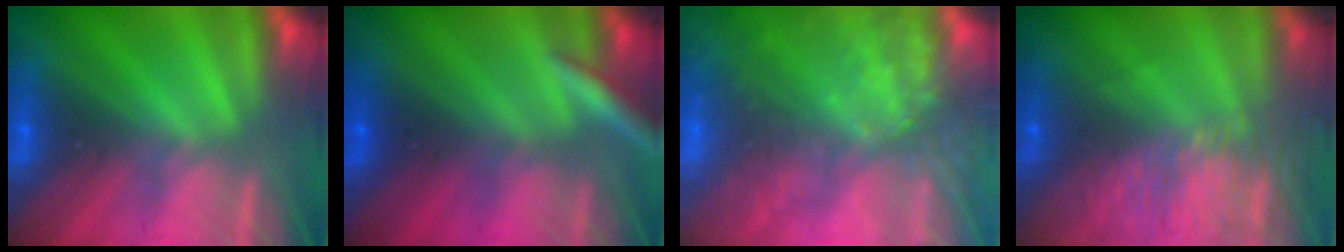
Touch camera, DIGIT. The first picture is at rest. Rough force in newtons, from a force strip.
{"total": 2.7}
{"total": 7.5}
{"total": 5.7}